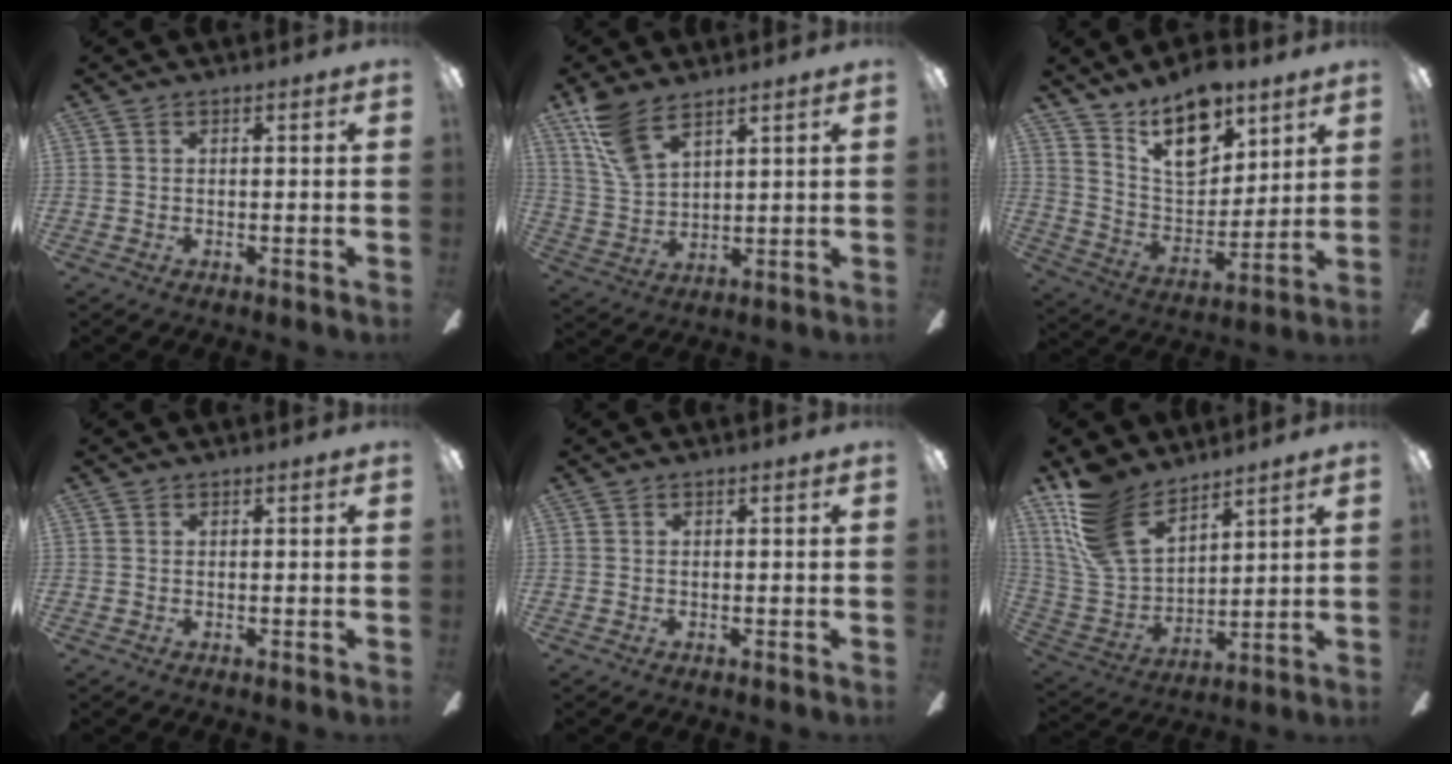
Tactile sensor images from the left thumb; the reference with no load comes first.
{"total": 9.9, "force": [7.6, 3.5, 5.3], "torque": [-0.122, -0.027, 0.147]}
{"total": 16.8, "force": [11.3, 8.6, 9.0], "torque": [-0.145, -0.060, 0.203]}
{"total": 0.0}
{"total": 0.0}
{"total": 16.3, "force": [11.0, 8.7, 8.4], "torque": [-0.201, -0.047, 0.213]}